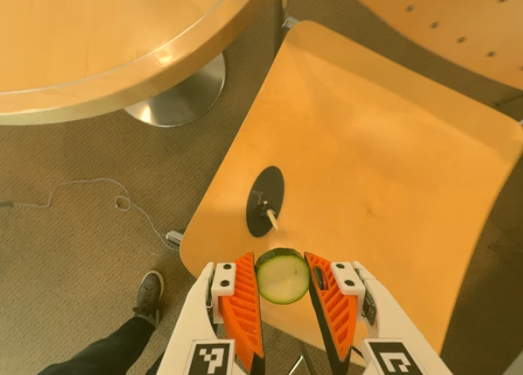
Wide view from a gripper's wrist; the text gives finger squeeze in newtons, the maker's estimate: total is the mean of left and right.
{"total": 8.2, "left": 7.5, "right": 8.9}